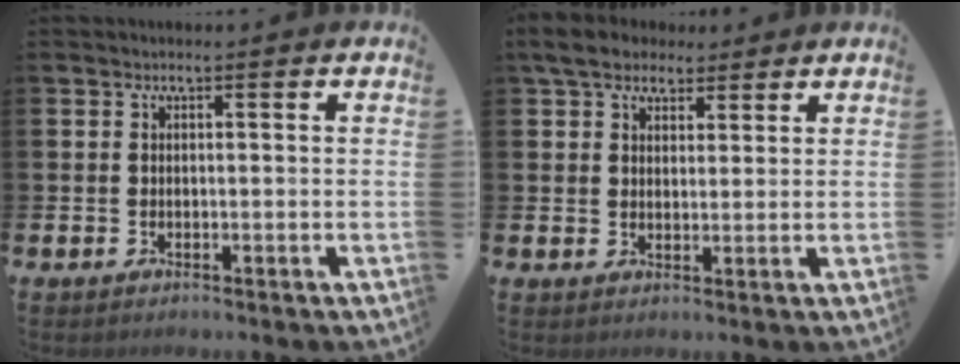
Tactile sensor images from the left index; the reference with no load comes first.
{"total": 5.4, "force": [4.5, 2.7, 1.3], "torque": [-0.023, -0.013, 0.079]}